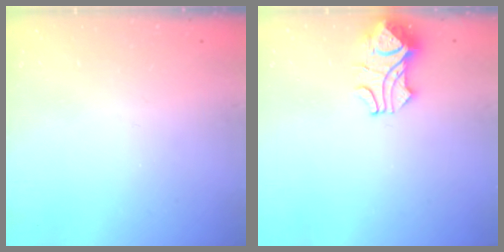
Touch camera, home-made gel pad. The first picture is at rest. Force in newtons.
{"total": 3.5, "press": 3.4, "slide": 0.9}